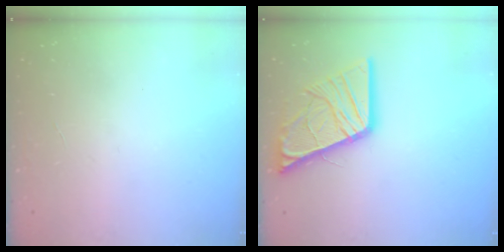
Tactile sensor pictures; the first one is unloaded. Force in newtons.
{"total": 16.2, "press": 16.2, "slide": 1.7}